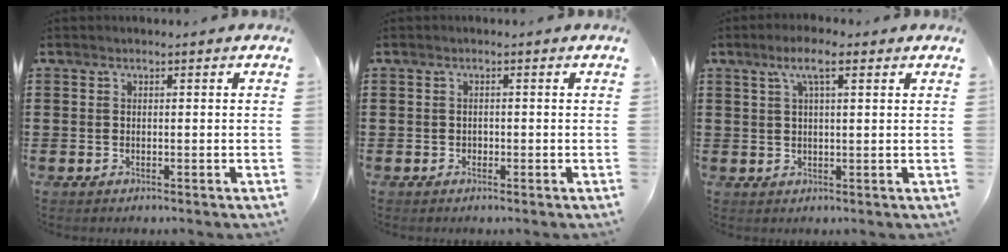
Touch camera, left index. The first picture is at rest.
{"total": 0.6, "force": [-0.1, 0.6, 0.1], "torque": [-0.004, 0.004, -0.003]}
{"total": 5.0, "force": [2.7, 1.1, 4.1], "torque": [-0.079, 0.004, 0.044]}